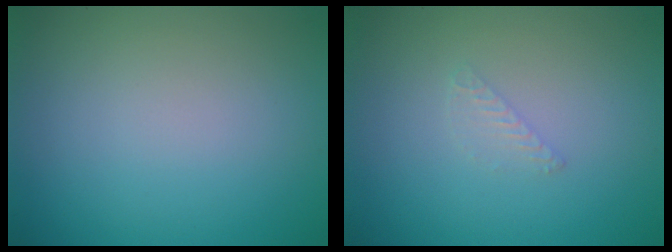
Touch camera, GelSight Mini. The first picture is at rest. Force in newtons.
{"total": 0.8, "press": 0.8, "slide": 0.0}